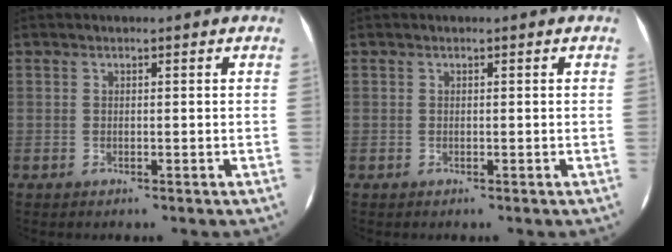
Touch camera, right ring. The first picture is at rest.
{"total": 0.0}